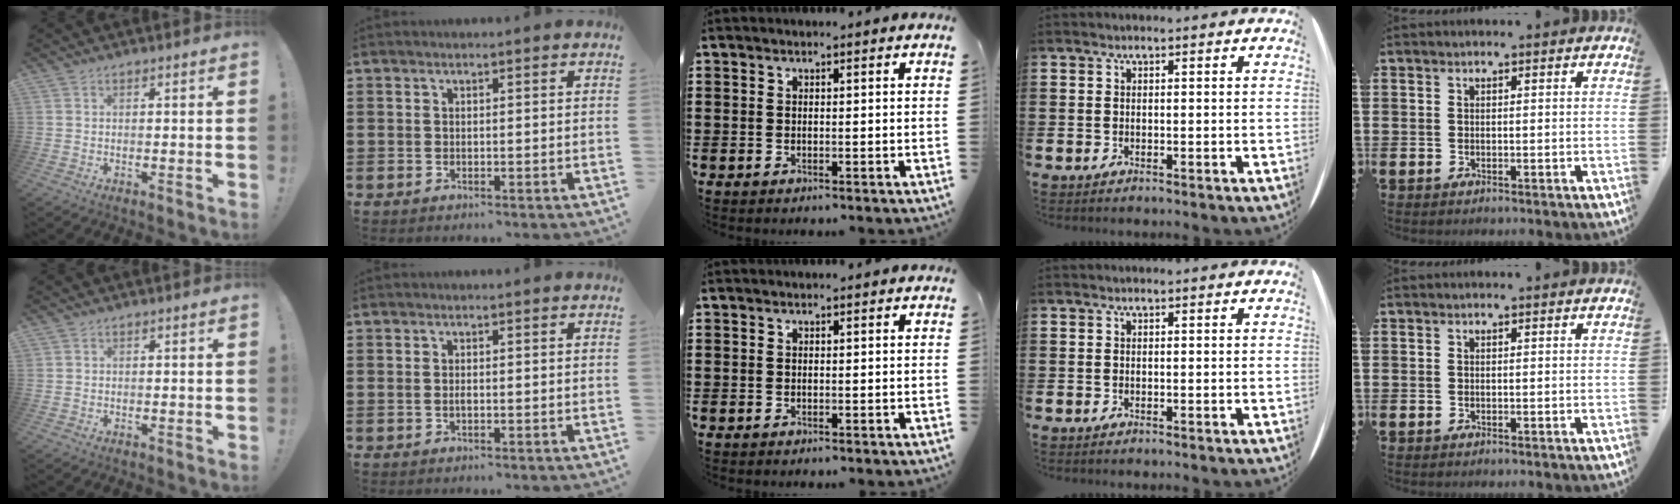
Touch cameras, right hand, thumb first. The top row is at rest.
{"thumb": {"total": 0.5, "force": [0.3, 0.4, 0.0], "torque": [0.001, -0.001, 0.006]}, "index": {"total": 0.9, "force": [-0.2, 0.3, 0.8], "torque": [-0.016, -0.001, -0.003]}}